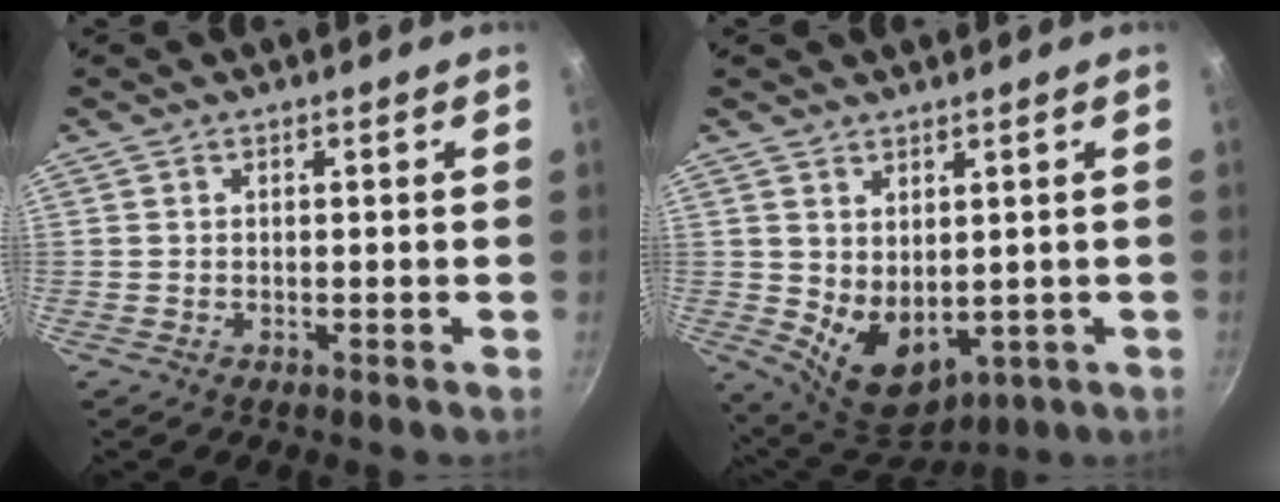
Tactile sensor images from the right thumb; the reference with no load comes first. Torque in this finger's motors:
{"motor_torque": [-0.40, 0.69, 0.71, 0.64, 0.06]}